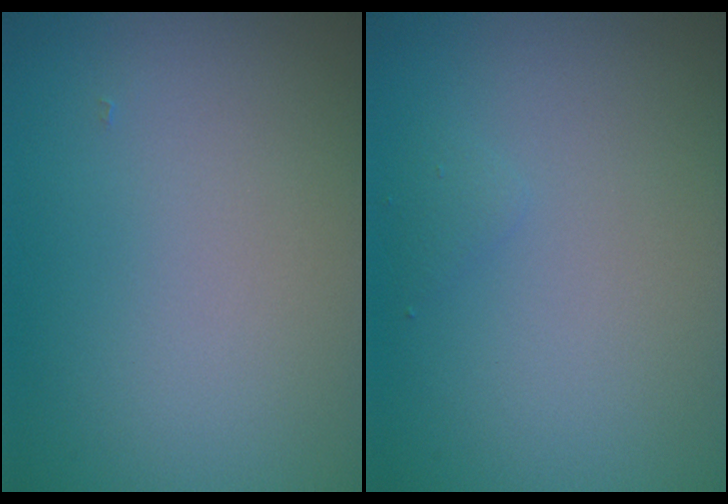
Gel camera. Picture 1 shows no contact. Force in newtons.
{"total": 0.6, "press": 0.6, "slide": 0.0}